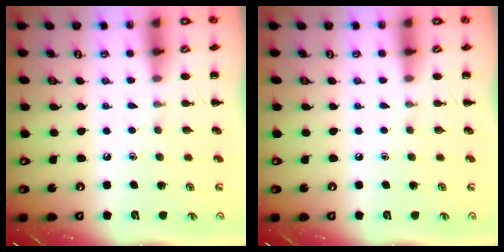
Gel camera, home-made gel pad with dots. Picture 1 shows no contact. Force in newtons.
{"total": 0.0}